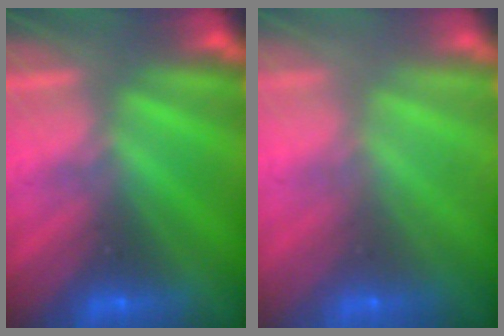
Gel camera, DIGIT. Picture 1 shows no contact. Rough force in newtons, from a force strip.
{"total": 9.6}